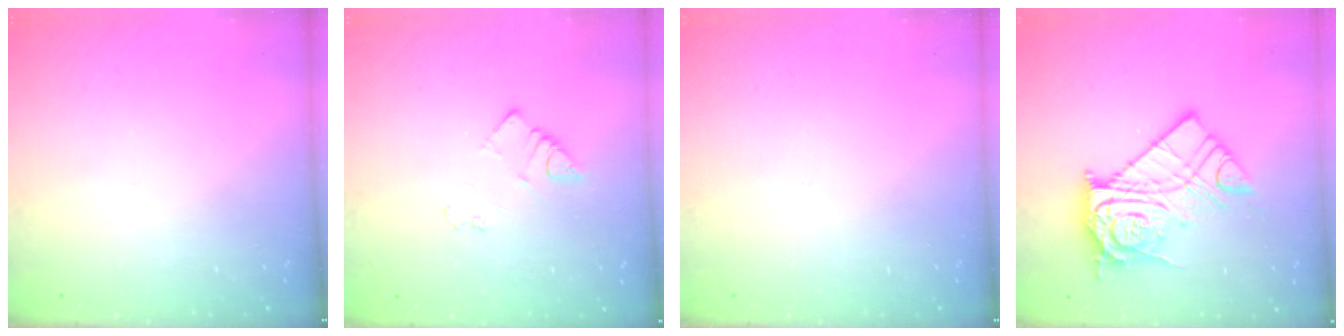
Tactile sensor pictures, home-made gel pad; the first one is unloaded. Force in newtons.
{"total": 2.9, "press": 2.9, "slide": 0.3}
{"total": 0.0}
{"total": 16.4, "press": 16.4, "slide": 1.2}